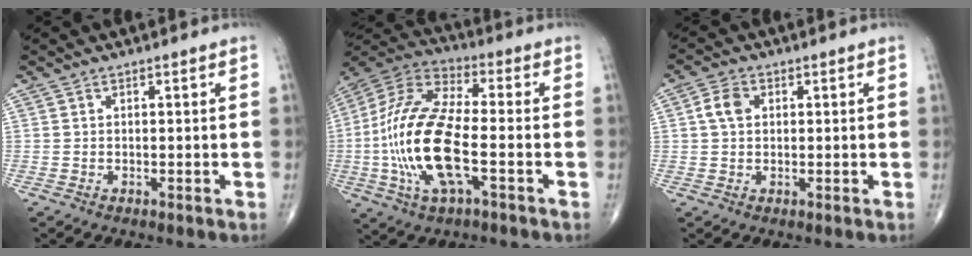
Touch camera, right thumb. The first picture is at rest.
{"total": 20.3, "force": [-3.9, 7.5, 18.5], "torque": [-0.404, 0.020, -0.072]}
{"total": 3.9, "force": [0.8, 2.8, 2.5], "torque": [-0.049, 0.006, 0.011]}